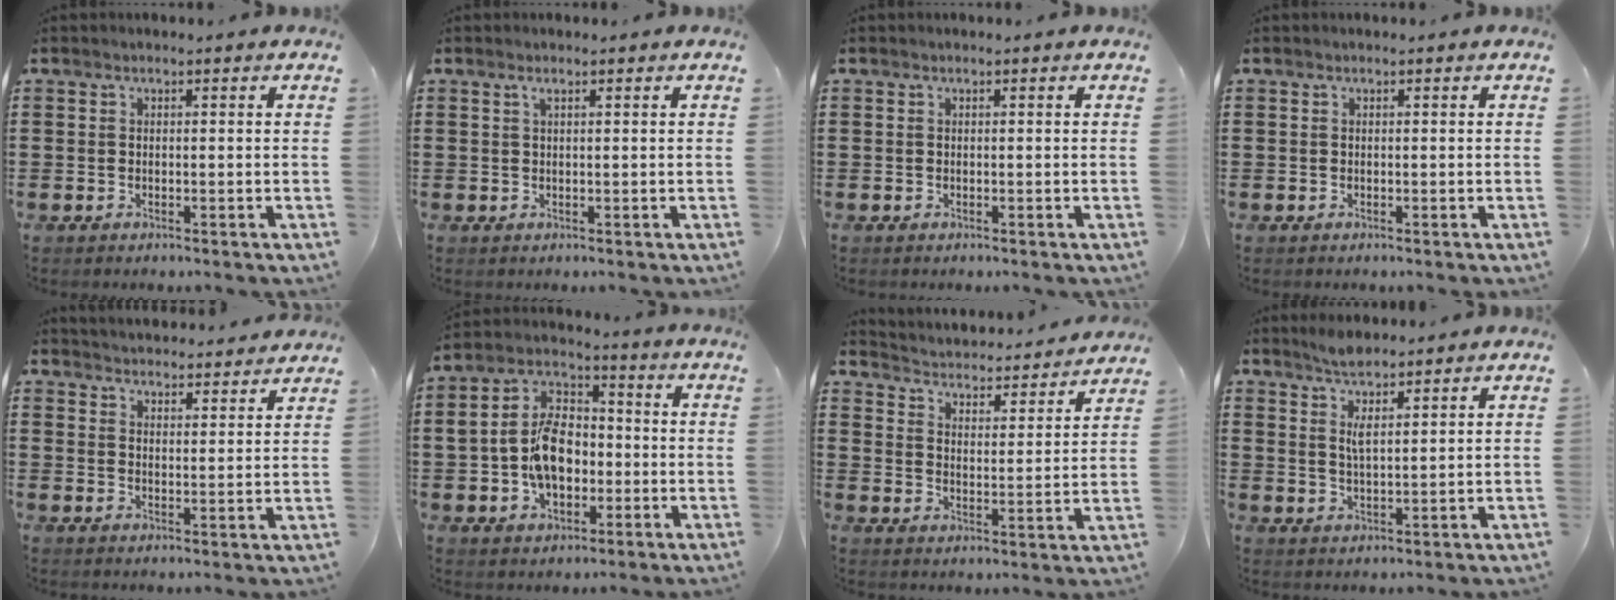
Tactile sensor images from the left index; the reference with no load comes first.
{"total": 0.8, "force": [0.4, 0.1, 0.7], "torque": [-0.015, 0.001, 0.008]}
{"total": 0.0}
{"total": 0.0}
{"total": 3.8, "force": [3.8, -0.2, -0.3], "torque": [-0.008, -0.022, 0.068]}
{"total": 9.8, "force": [-1.6, 6.6, 7.1], "torque": [-0.166, 0.014, -0.032]}
{"total": 2.7, "force": [2.7, 0.1, -0.2], "torque": [-0.017, -0.033, 0.035]}
{"total": 4.0, "force": [2.9, 0.9, 2.7], "torque": [-0.059, 0.004, 0.052]}